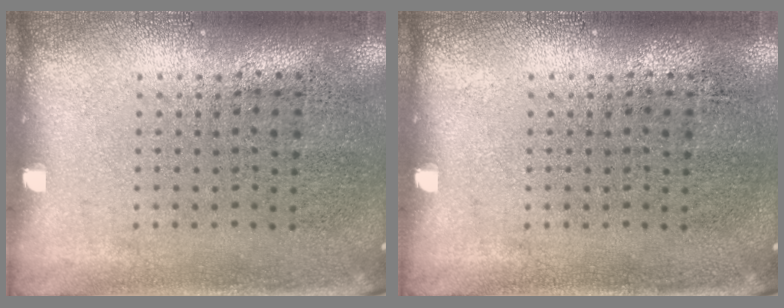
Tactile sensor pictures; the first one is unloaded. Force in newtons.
{"total": 0.0}